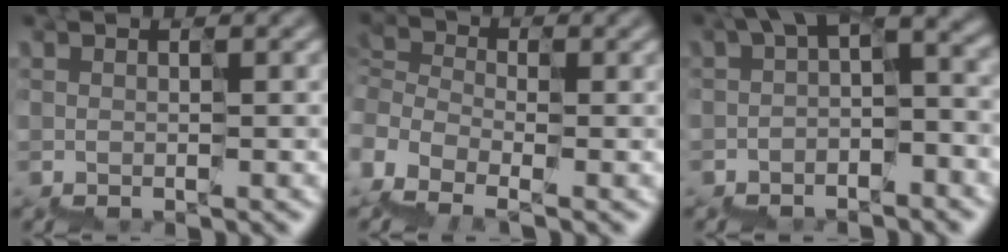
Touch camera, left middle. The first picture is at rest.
{"total": 4.7, "force": [-4.6, 0.0, -0.7], "torque": [0.000, -0.012, -0.105]}
{"total": 5.1, "force": [0.0, 2.4, 4.4], "torque": [-0.078, 0.002, -0.007]}